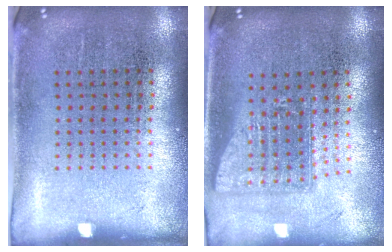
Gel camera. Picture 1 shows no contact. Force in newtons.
{"total": 1.6, "press": 1.2, "slide": 1.0}